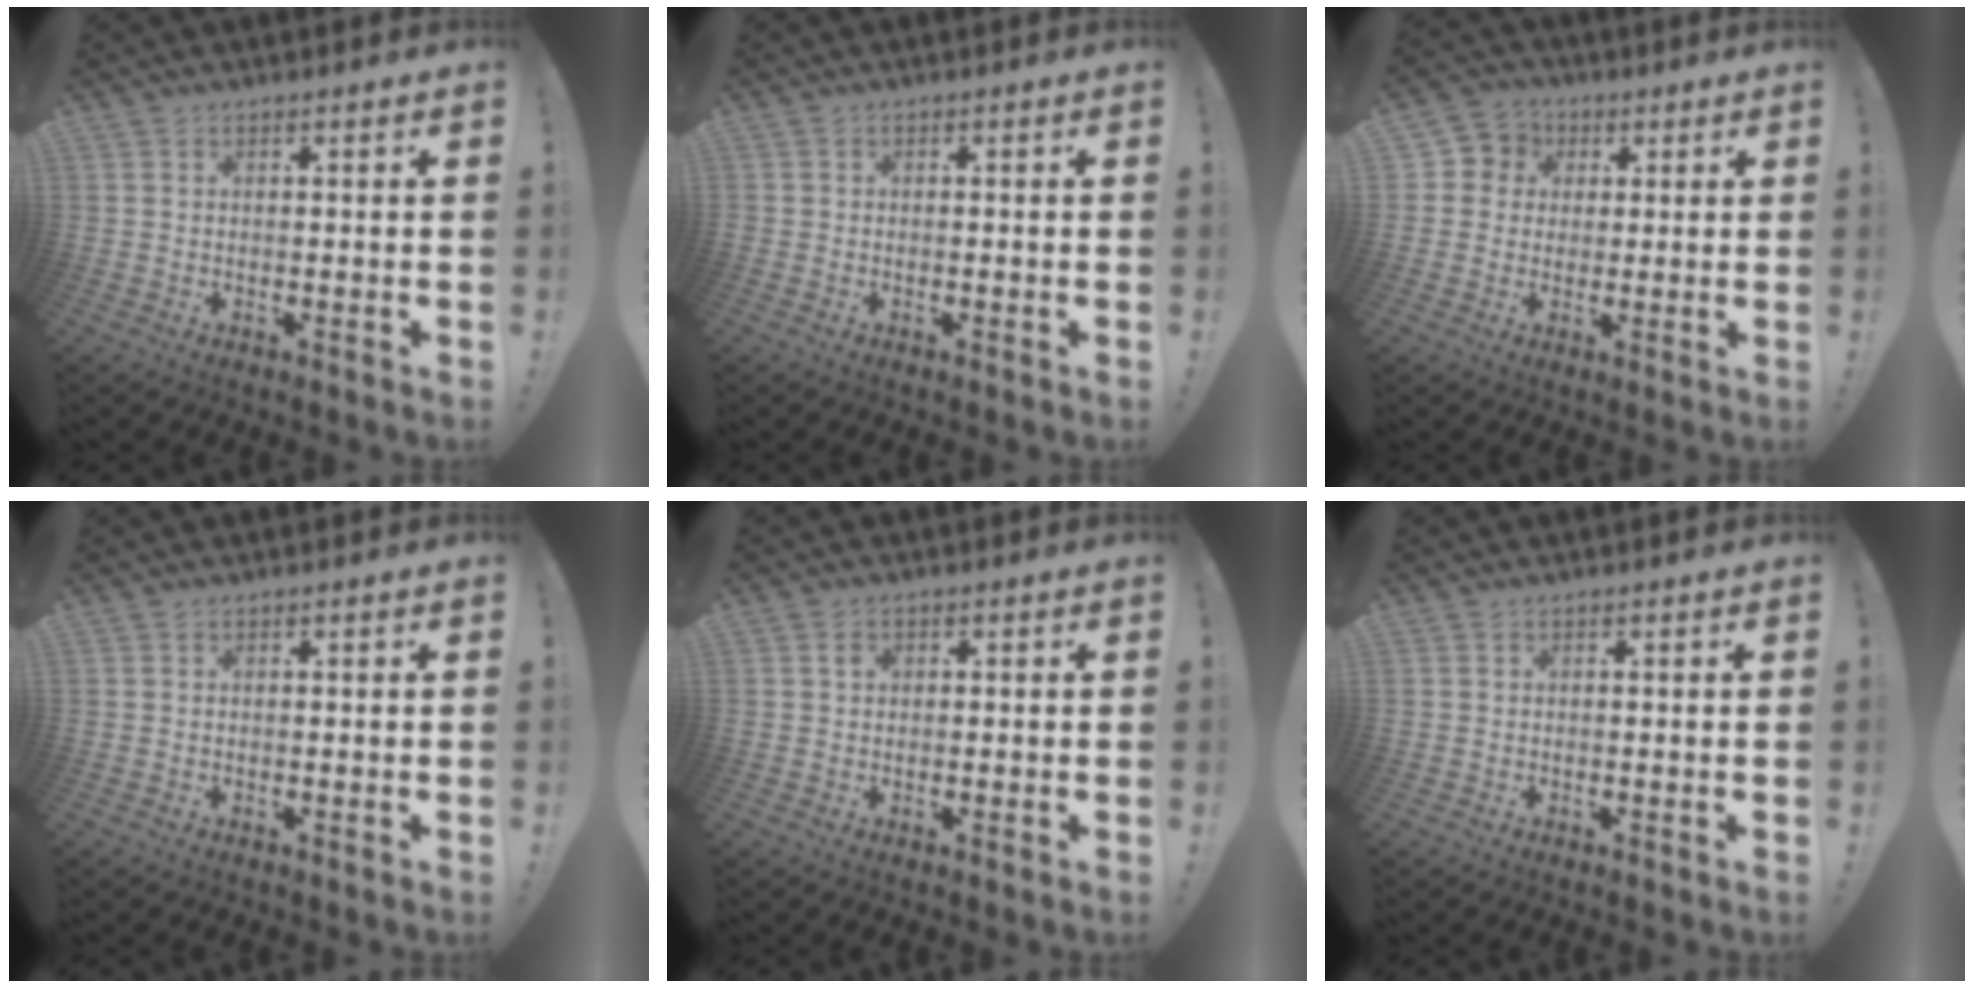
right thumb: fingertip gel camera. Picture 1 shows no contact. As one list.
[{"total": 0.6, "force": [-0.4, 0.3, 0.3], "torque": [-0.008, 0.003, -0.006]}, {"total": 6.2, "force": [0.5, 6.0, 1.3], "torque": [-0.016, 0.004, 0.013]}, {"total": 0.0}, {"total": 1.4, "force": [0.3, 1.1, 0.9], "torque": [-0.022, 0.008, 0.006]}, {"total": 0.0}]